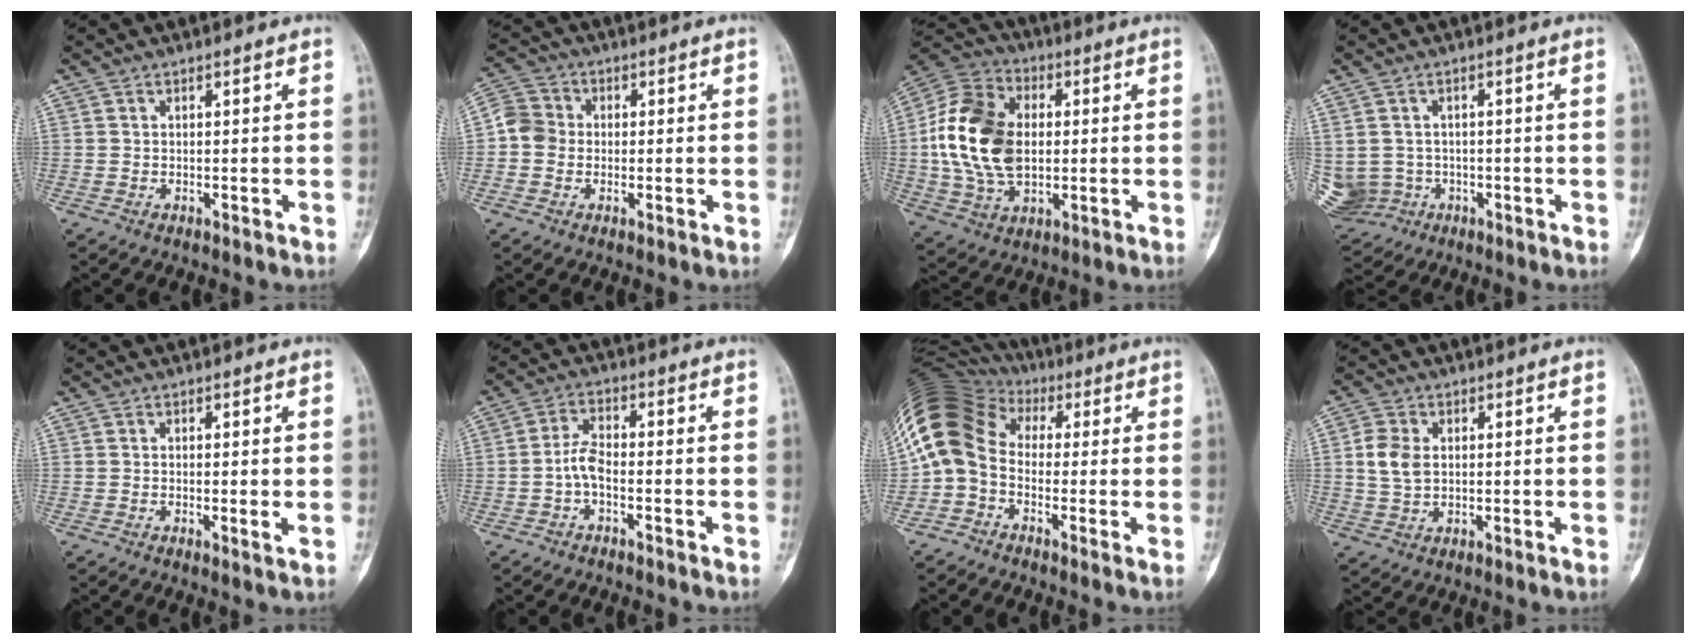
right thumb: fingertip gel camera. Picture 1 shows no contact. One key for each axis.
{"total": 5.4, "fx": -0.4, "fy": 5.0, "fz": 2.1, "tx": -0.029, "ty": 0.015, "tz": -0.018}
{"total": 18.8, "fx": 0.7, "fy": 12.7, "fz": 13.9, "tx": -0.254, "ty": 0.010, "tz": 0.013}
{"total": 9.8, "fx": -1.9, "fy": 9.0, "fz": 3.2, "tx": -0.093, "ty": 0.024, "tz": -0.016}
{"total": 1.5, "fx": 0.0, "fy": 0.2, "fz": 1.5, "tx": -0.028, "ty": -0.005, "tz": -0.002}
{"total": 4.2, "fx": -1.4, "fy": 2.0, "fz": 3.4, "tx": -0.064, "ty": 0.020, "tz": -0.034}
{"total": 13.4, "fx": 0.3, "fy": 10.4, "fz": 8.4, "tx": -0.156, "ty": 0.051, "tz": -0.012}
{"total": 5.9, "fx": 0.9, "fy": 4.2, "fz": 4.0, "tx": -0.079, "ty": 0.003, "tz": 0.018}